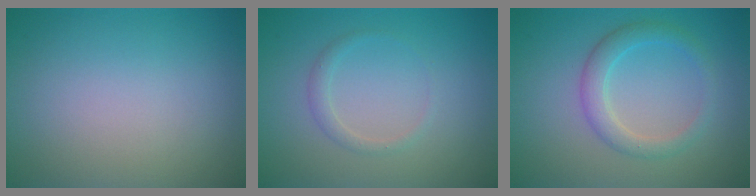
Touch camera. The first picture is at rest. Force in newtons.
{"total": 1.2, "press": 1.2, "slide": 0.0}
{"total": 2.8, "press": 2.8, "slide": 0.3}